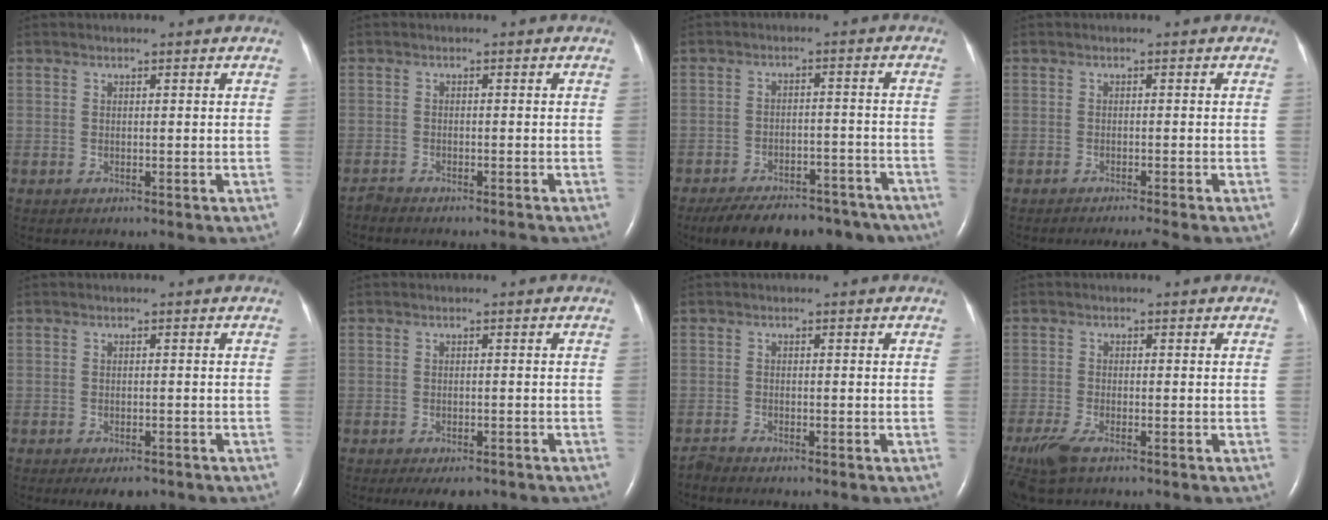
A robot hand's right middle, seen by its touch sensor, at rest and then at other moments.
{"total": 1.7, "force": [-1.7, -0.3, -0.1], "torque": [0.002, -0.009, -0.029]}
{"total": 17.1, "force": [-13.8, 7.3, 6.9], "torque": [-0.105, 0.003, -0.181]}
{"total": 3.3, "force": [-2.8, -0.9, 1.5], "torque": [-0.013, -0.005, -0.040]}
{"total": 3.5, "force": [-2.6, 1.4, 1.9], "torque": [-0.021, -0.004, -0.032]}
{"total": 4.6, "force": [-3.6, 1.7, 2.3], "torque": [-0.025, -0.005, -0.047]}
{"total": 1.3, "force": [-1.3, -0.3, -0.1], "torque": [-0.003, -0.008, -0.025]}
{"total": 5.5, "force": [-3.8, 1.3, 3.7], "torque": [-0.086, -0.017, -0.072]}